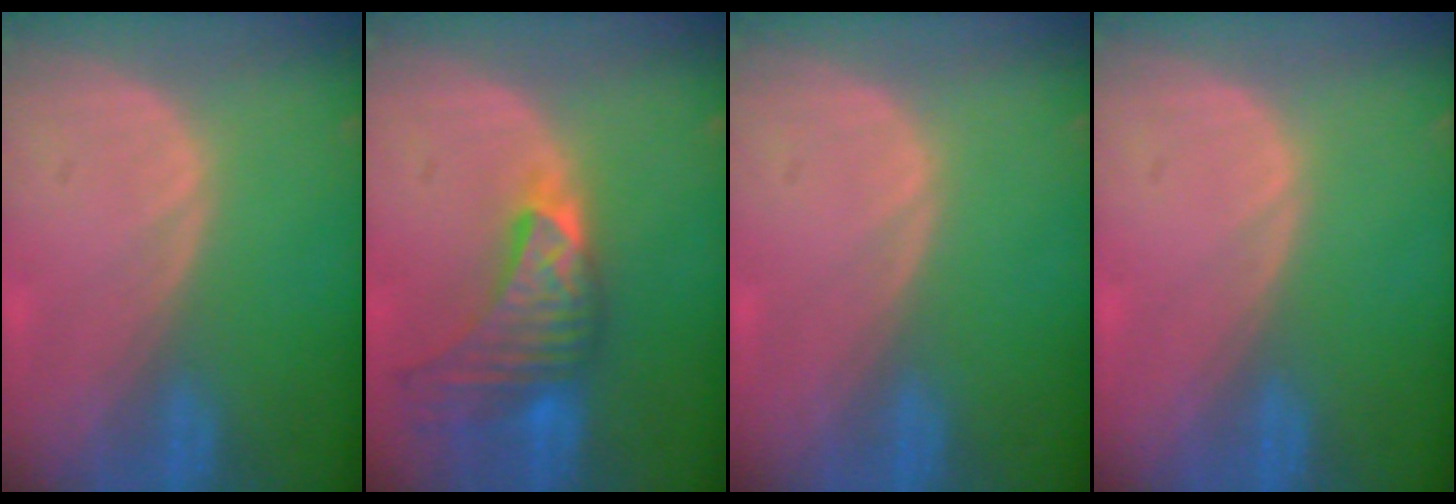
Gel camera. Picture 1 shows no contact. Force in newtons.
{"total": 8.9, "press": 8.4, "slide": 3.0}
{"total": 0.0}
{"total": 0.0}